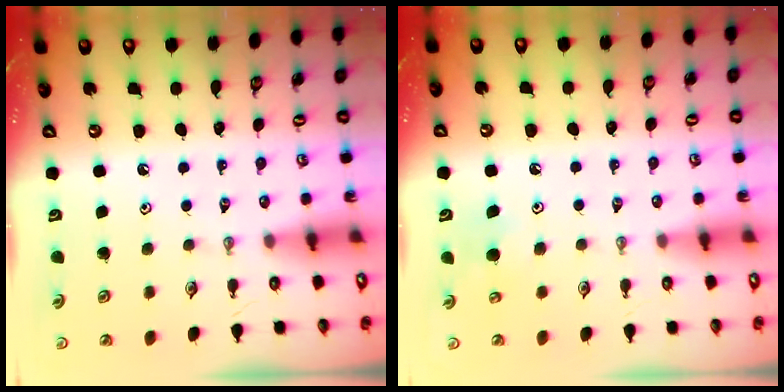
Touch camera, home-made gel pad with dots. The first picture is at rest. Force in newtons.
{"total": 5.7, "press": 5.7, "slide": 0.6}